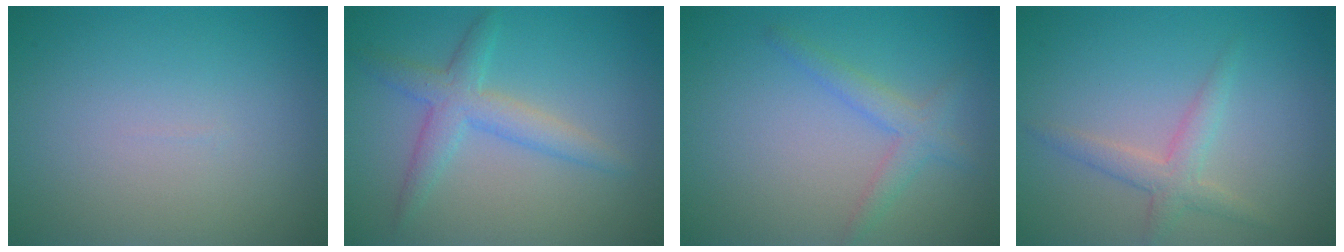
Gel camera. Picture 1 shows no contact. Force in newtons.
{"total": 3.3, "press": 3.3, "slide": 0.1}
{"total": 2.2, "press": 2.2, "slide": 0.1}
{"total": 2.4, "press": 2.4, "slide": 0.1}